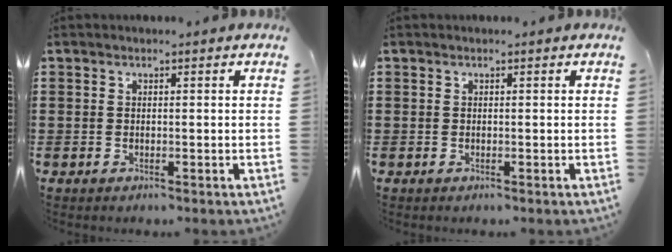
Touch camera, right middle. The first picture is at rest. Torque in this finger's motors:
{"motor_torque": [-0.04, -0.04, 0.00, -0.01]}